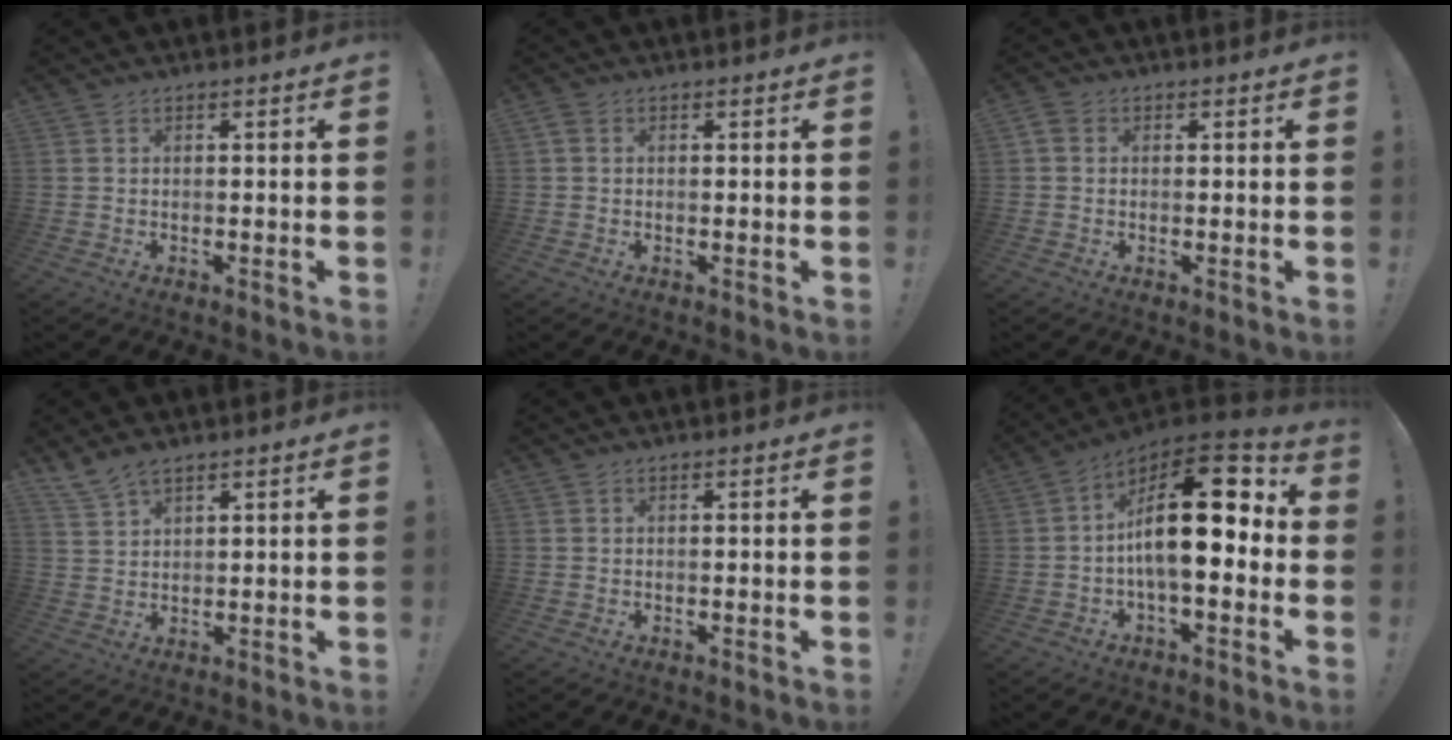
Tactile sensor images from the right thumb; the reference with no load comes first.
{"total": 1.3, "force": [0.4, 1.0, 0.7], "torque": [-0.016, 0.005, 0.008]}
{"total": 2.6, "force": [0.5, 2.2, 1.4], "torque": [-0.029, 0.006, 0.011]}
{"total": 5.2, "force": [4.3, 1.8, 2.3], "torque": [-0.053, -0.020, 0.083]}
{"total": 0.0}
{"total": 20.1, "force": [1.6, 8.6, 18.1], "torque": [-0.293, -0.001, 0.024]}